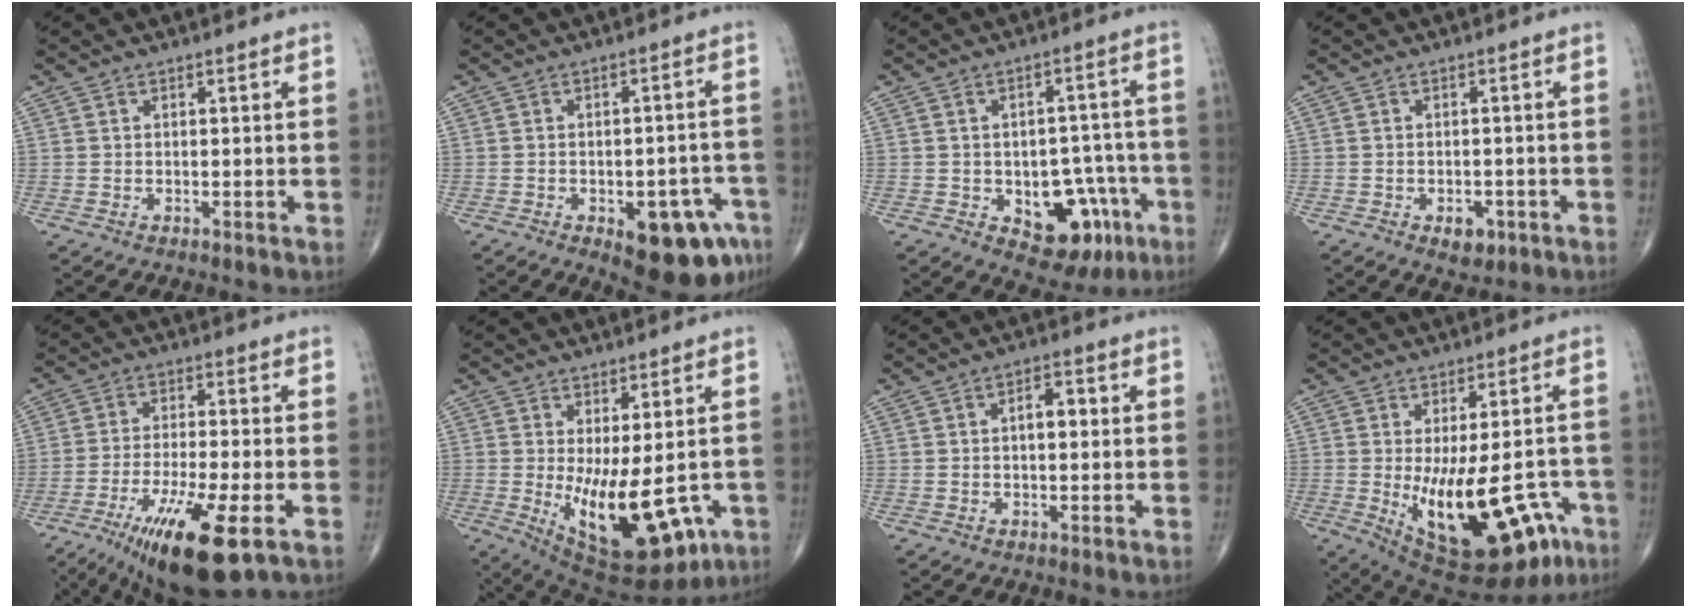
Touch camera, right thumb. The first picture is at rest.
{"total": 12.6, "force": [-6.1, 5.4, 9.6], "torque": [-0.096, 0.031, -0.068]}
{"total": 12.8, "force": [-5.0, 7.9, 8.8], "torque": [-0.068, 0.036, -0.054]}
{"total": 3.5, "force": [-1.6, 2.2, 2.2], "torque": [-0.019, 0.003, -0.016]}
{"total": 14.9, "force": [-7.3, 3.1, 12.6], "torque": [-0.239, -0.004, -0.117]}
{"total": 16.5, "force": [-3.3, 7.2, 14.5], "torque": [-0.222, -0.024, -0.023]}
{"total": 3.8, "force": [0.3, 2.0, 3.2], "torque": [-0.041, 0.011, 0.000]}
{"total": 22.1, "force": [-7.6, 9.9, 18.2], "torque": [-0.229, -0.004, -0.085]}